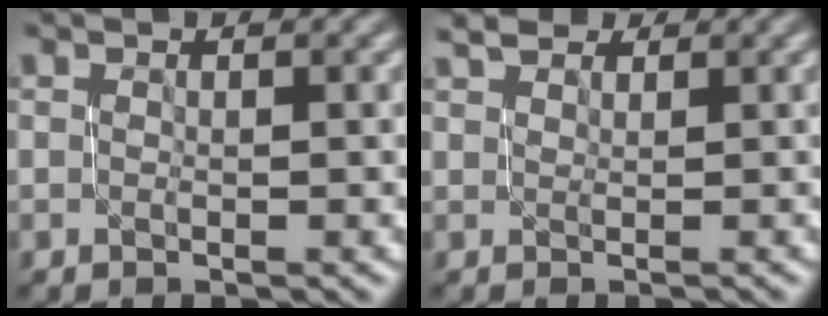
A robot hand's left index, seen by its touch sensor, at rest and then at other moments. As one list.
[{"total": 2.5, "force": [2.4, 0.4, 0.6], "torque": [-0.012, 0.007, 0.034]}]